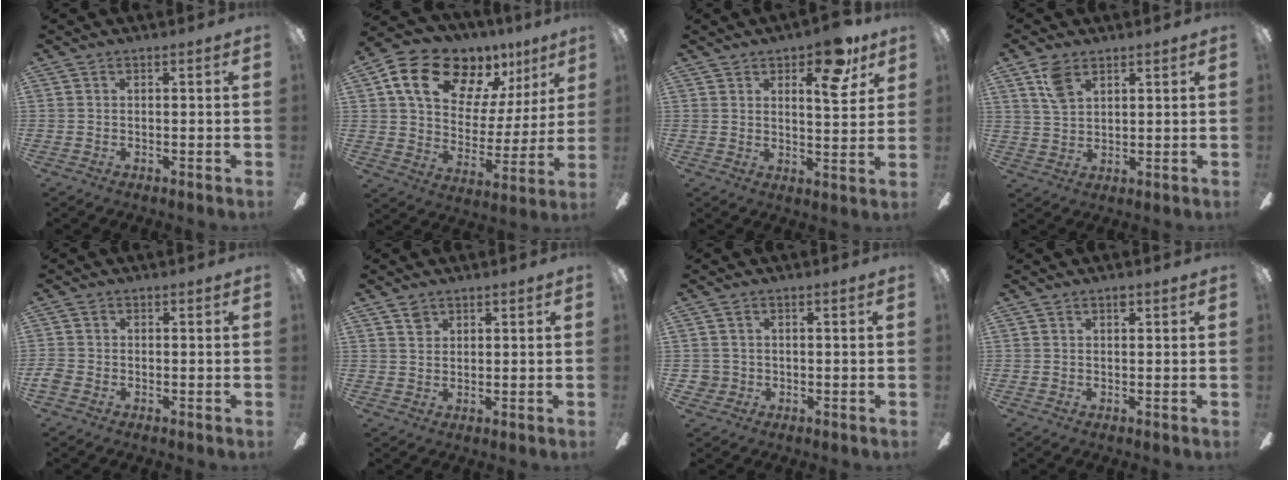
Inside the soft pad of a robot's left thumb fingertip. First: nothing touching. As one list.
[{"total": 18.2, "force": [11.6, 10.7, 9.0], "torque": [-0.153, -0.060, 0.207]}, {"total": 10.6, "force": [6.4, 4.4, 7.2], "torque": [-0.090, -0.022, 0.104]}, {"total": 6.5, "force": [4.0, 3.7, 3.5], "torque": [-0.072, 0.000, 0.076]}, {"total": 2.2, "force": [-1.0, 1.5, 1.1], "torque": [-0.023, 0.004, -0.020]}, {"total": 2.4, "force": [1.7, 1.5, 0.5], "torque": [0.003, -0.008, 0.031]}, {"total": 2.7, "force": [-0.2, 2.6, 0.4], "torque": [-0.011, 0.006, -0.006]}, {"total": 1.1, "force": [0.7, 0.5, 0.6], "torque": [-0.006, 0.000, 0.010]}]